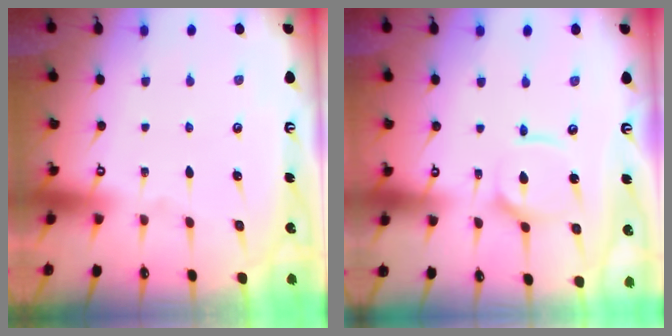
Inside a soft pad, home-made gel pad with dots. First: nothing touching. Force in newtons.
{"total": 8.9, "press": 8.9, "slide": 0.9}